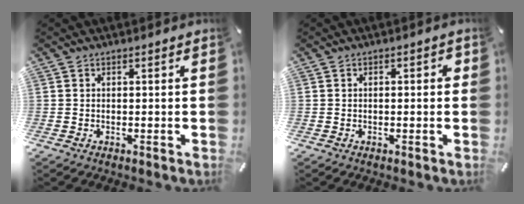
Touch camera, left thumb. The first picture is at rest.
{"total": 1.7, "force": [-0.3, 0.8, 1.5], "torque": [-0.027, 0.005, -0.007]}